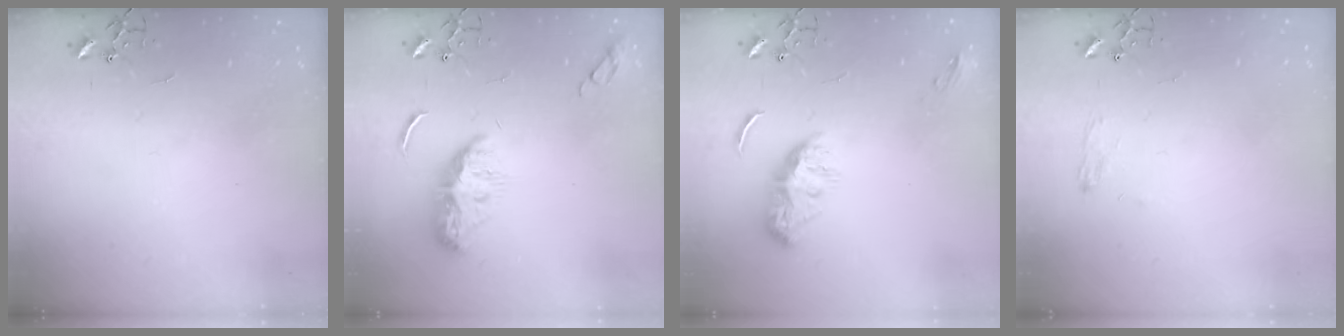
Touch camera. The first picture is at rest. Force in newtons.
{"total": 10.6, "press": 10.6, "slide": 0.5}
{"total": 8.7, "press": 8.7, "slide": 0.3}
{"total": 6.8, "press": 6.8, "slide": 0.8}